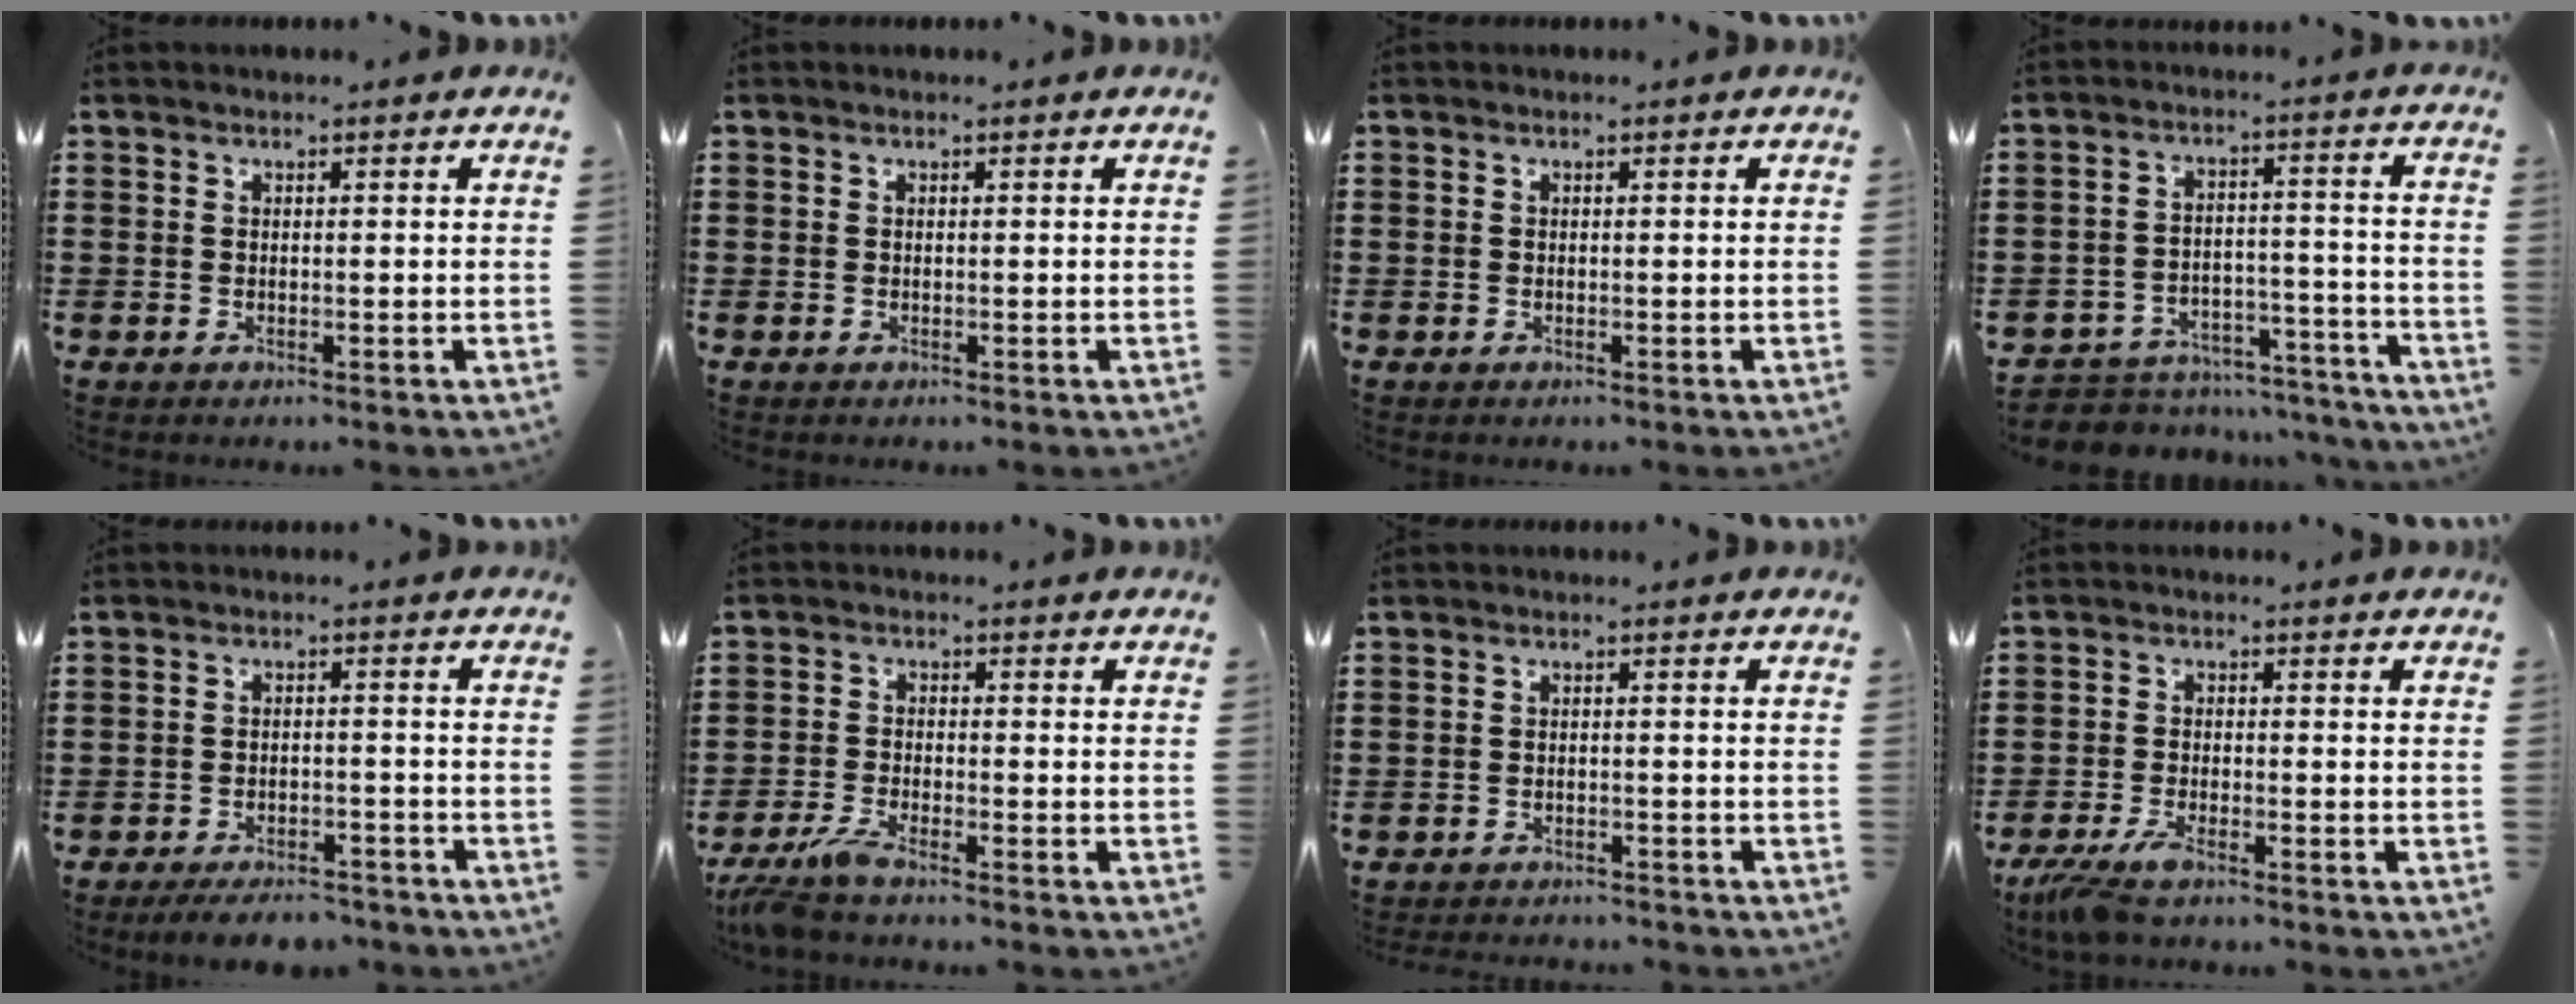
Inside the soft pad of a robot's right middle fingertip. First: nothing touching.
{"total": 0.0}
{"total": 0.0}
{"total": 5.8, "force": [-5.7, 1.2, 0.3], "torque": [-0.013, 0.015, -0.116]}
{"total": 4.0, "force": [-3.9, 0.7, 0.9], "torque": [-0.015, 0.005, -0.077]}
{"total": 4.1, "force": [-3.5, 0.1, 2.1], "torque": [-0.064, -0.013, -0.075]}
{"total": 1.8, "force": [-1.8, 0.1, -0.1], "torque": [-0.006, 0.000, -0.039]}
{"total": 3.9, "force": [-3.2, 0.4, 2.1], "torque": [-0.064, -0.013, -0.069]}